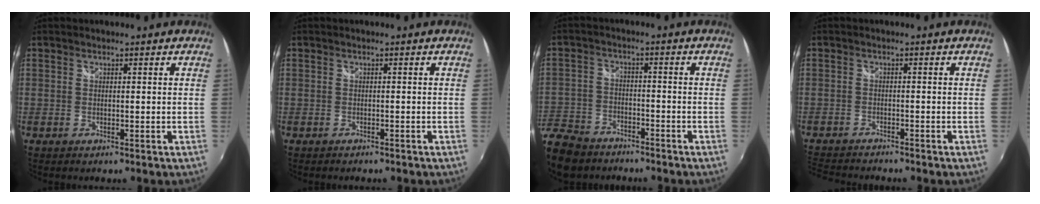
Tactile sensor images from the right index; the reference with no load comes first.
{"total": 1.5, "force": [-1.4, 0.3, 0.4], "torque": [-0.014, -0.009, -0.019]}
{"total": 14.1, "force": [-10.2, 8.1, 5.4], "torque": [-0.166, -0.009, -0.183]}
{"total": 7.4, "force": [-7.0, 0.9, 2.2], "torque": [-0.070, -0.015, -0.121]}